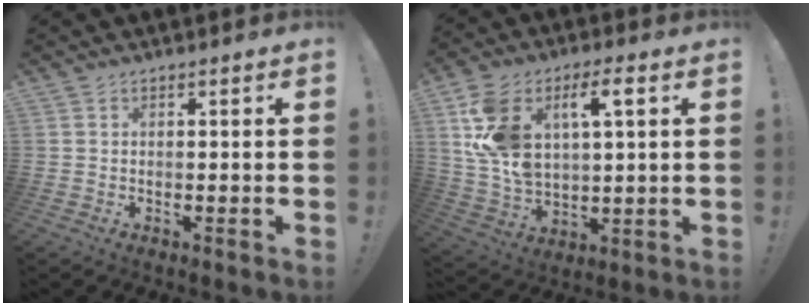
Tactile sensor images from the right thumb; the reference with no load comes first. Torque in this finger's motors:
{"motor_torque": [1.55, 2.10, 1.46, 0.79, 0.34]}